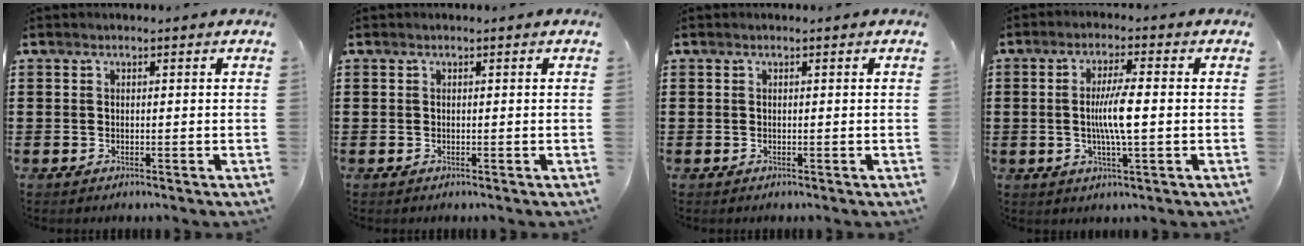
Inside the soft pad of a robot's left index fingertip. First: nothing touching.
{"total": 0.0}
{"total": 0.0}
{"total": 6.3, "force": [-0.3, 0.9, 6.2], "torque": [-0.118, -0.001, -0.012]}